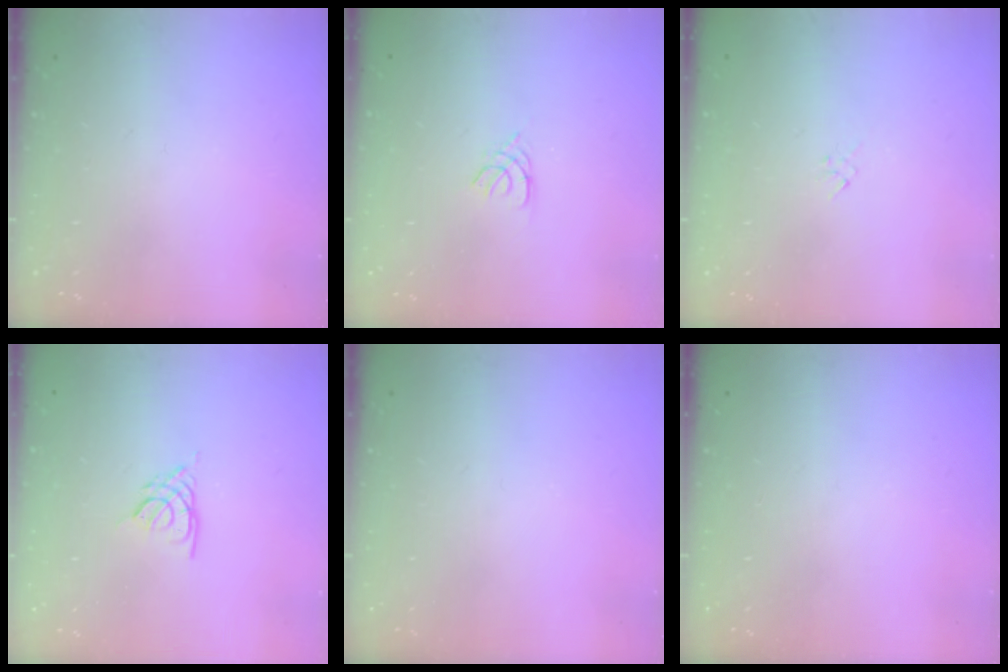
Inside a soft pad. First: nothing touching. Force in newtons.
{"total": 1.4, "press": 1.4, "slide": 0.3}
{"total": 1.3, "press": 1.3, "slide": 0.4}
{"total": 2.6, "press": 2.6, "slide": 0.6}
{"total": 0.0}
{"total": 0.0}